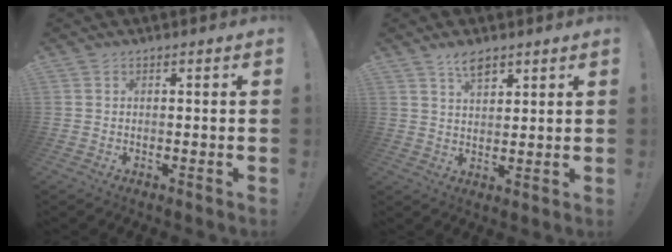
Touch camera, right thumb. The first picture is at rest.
{"total": 5.7, "force": [4.0, 2.7, 3.0], "torque": [-0.039, -0.024, 0.069]}